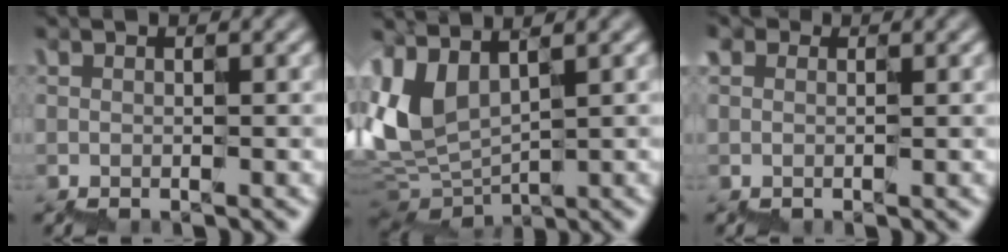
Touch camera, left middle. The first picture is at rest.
{"total": 6.3, "force": [3.7, 3.4, 3.8], "torque": [-0.099, 0.008, 0.077]}
{"total": 1.0, "force": [0.4, 0.8, 0.3], "torque": [-0.003, 0.006, 0.004]}